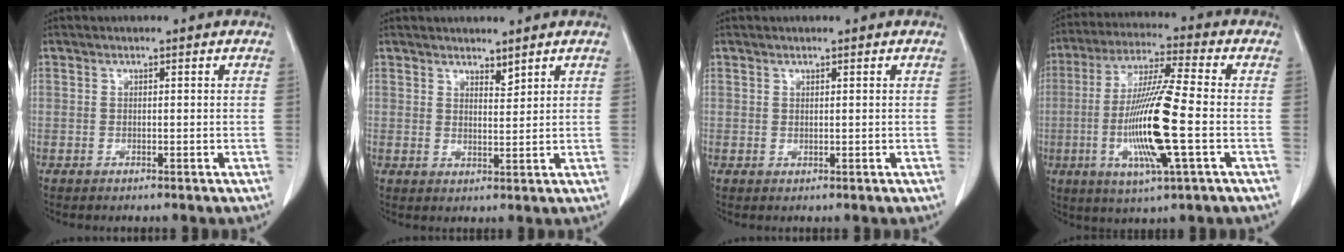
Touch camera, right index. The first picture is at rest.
{"total": 2.1, "force": [1.8, 0.6, 0.8], "torque": [-0.014, -0.008, 0.035]}
{"total": 0.0}
{"total": 15.1, "force": [-3.1, 0.5, 14.8], "torque": [-0.296, -0.015, -0.063]}